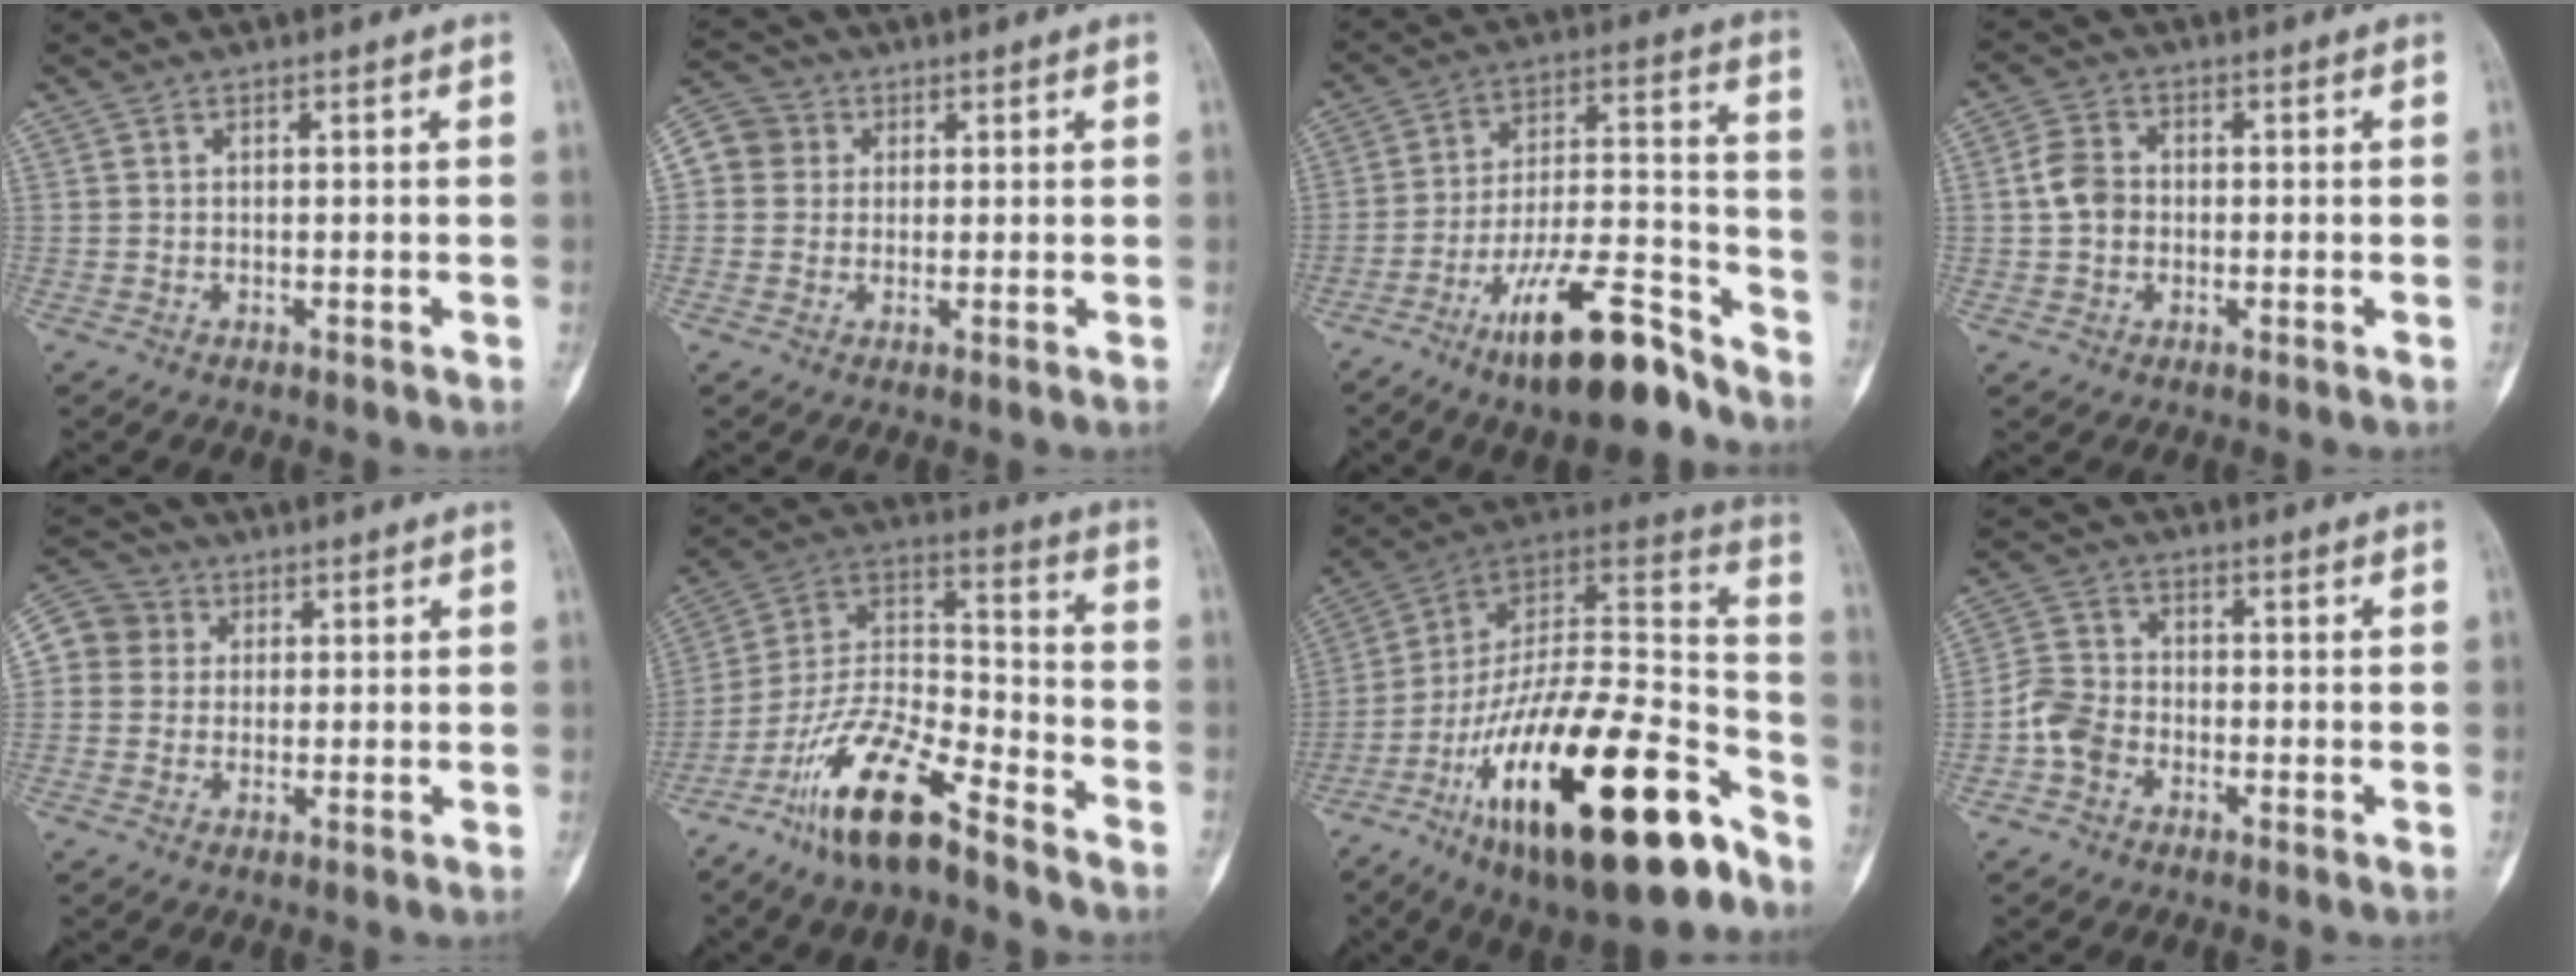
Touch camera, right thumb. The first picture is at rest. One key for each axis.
{"total": 8.8, "fx": 1.7, "fy": 8.3, "fz": 2.6, "tx": -0.045, "ty": 0.022, "tz": 0.026}
{"total": 17.9, "fx": -12.2, "fy": 5.1, "fz": 12.1, "tx": -0.185, "ty": 0.089, "tz": -0.206}
{"total": 3.0, "fx": -0.1, "fy": 2.8, "fz": 1.1, "tx": -0.016, "ty": 0.008, "tz": -0.007}
{"total": 9.5, "fx": 1.7, "fy": 9.0, "fz": 2.7, "tx": -0.046, "ty": 0.025, "tz": 0.027}
{"total": 16.8, "fx": -11.8, "fy": 4.7, "fz": 11.0, "tx": -0.202, "ty": 0.076, "tz": -0.223}
{"total": 32.1, "fx": -17.3, "fy": 10.8, "fz": 24.8, "tx": -0.375, "ty": 0.070, "tz": -0.281}
{"total": 5.6, "fx": -2.4, "fy": 4.5, "fz": 2.3, "tx": -0.038, "ty": 0.019, "tz": -0.055}